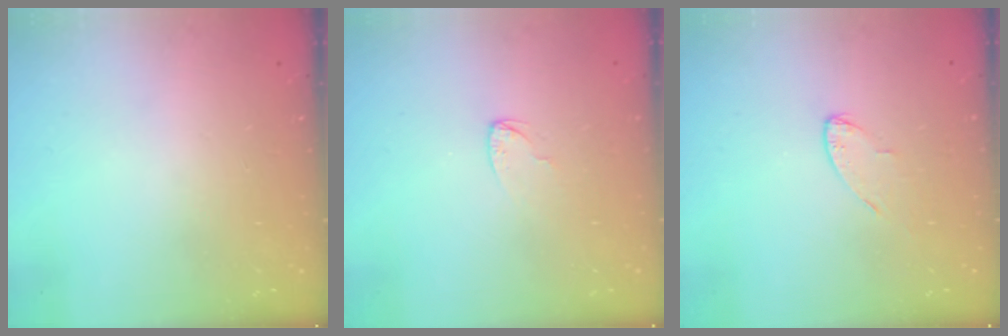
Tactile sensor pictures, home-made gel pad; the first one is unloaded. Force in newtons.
{"total": 2.6, "press": 2.6, "slide": 0.3}
{"total": 3.6, "press": 3.6, "slide": 0.4}